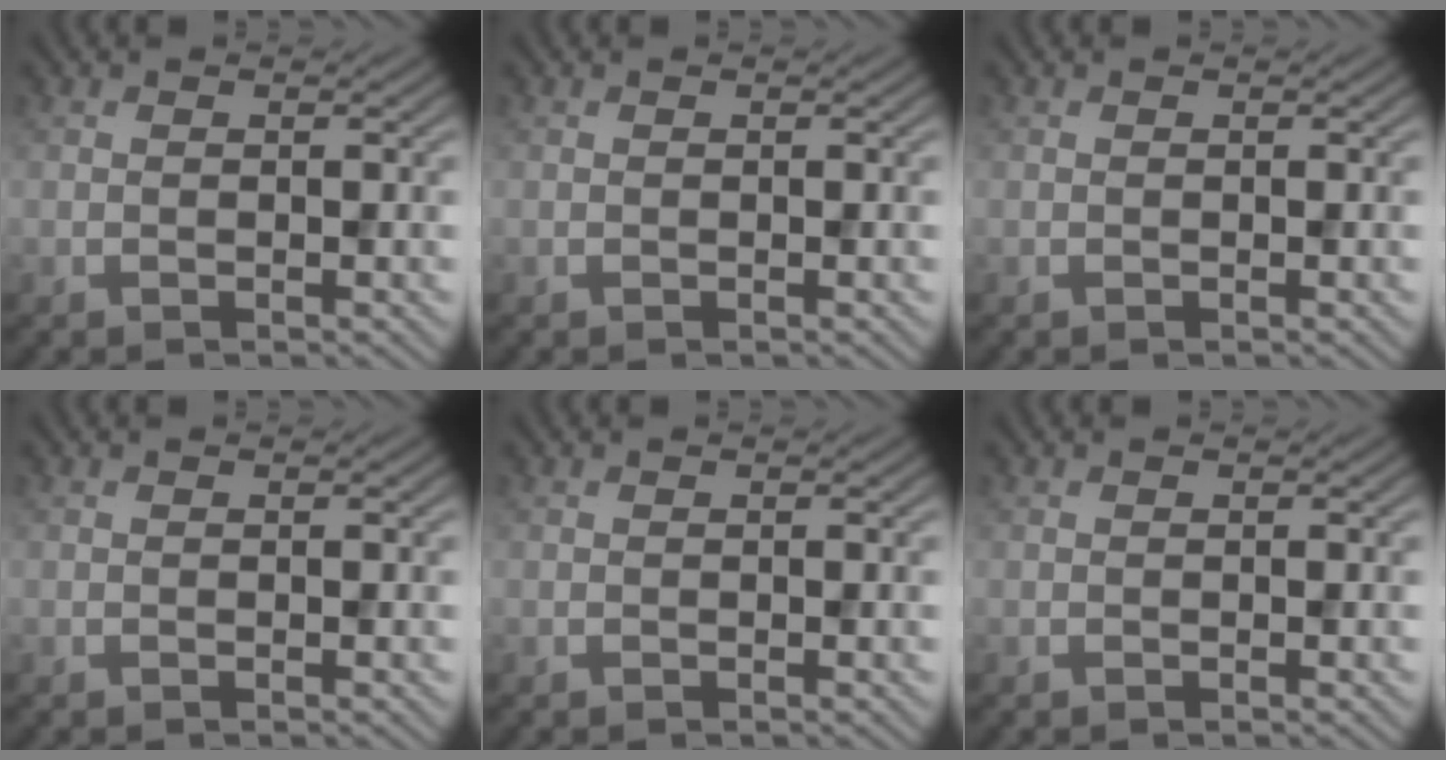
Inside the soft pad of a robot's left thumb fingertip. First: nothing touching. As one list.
[{"total": 0.0}, {"total": 0.0}, {"total": 0.0}, {"total": 0.0}, {"total": 0.0}]